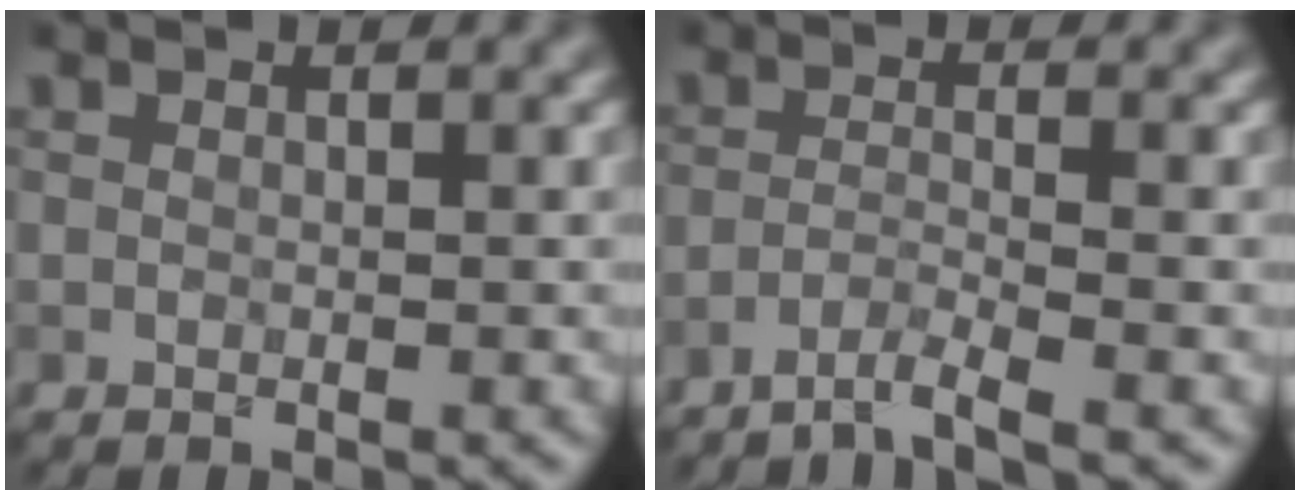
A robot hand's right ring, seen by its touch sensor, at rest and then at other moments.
{"total": 2.2, "force": [-1.8, 0.0, 1.4], "torque": [-0.022, 0.001, -0.048]}